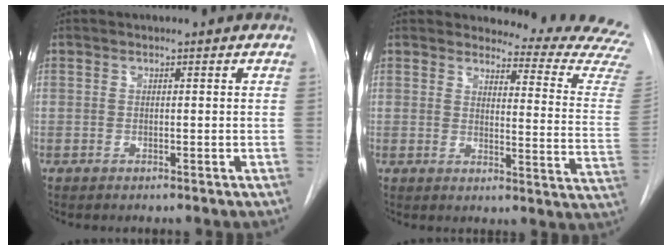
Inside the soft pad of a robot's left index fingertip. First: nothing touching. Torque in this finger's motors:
{"motor_torque": [0.86, -1.28, 0.01, -0.04]}